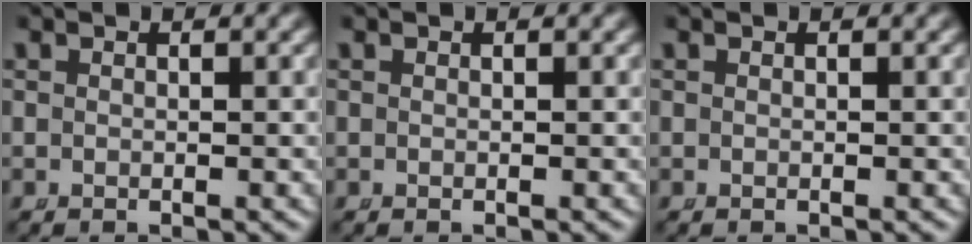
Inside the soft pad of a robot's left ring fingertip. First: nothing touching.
{"total": 0.0}
{"total": 0.0}